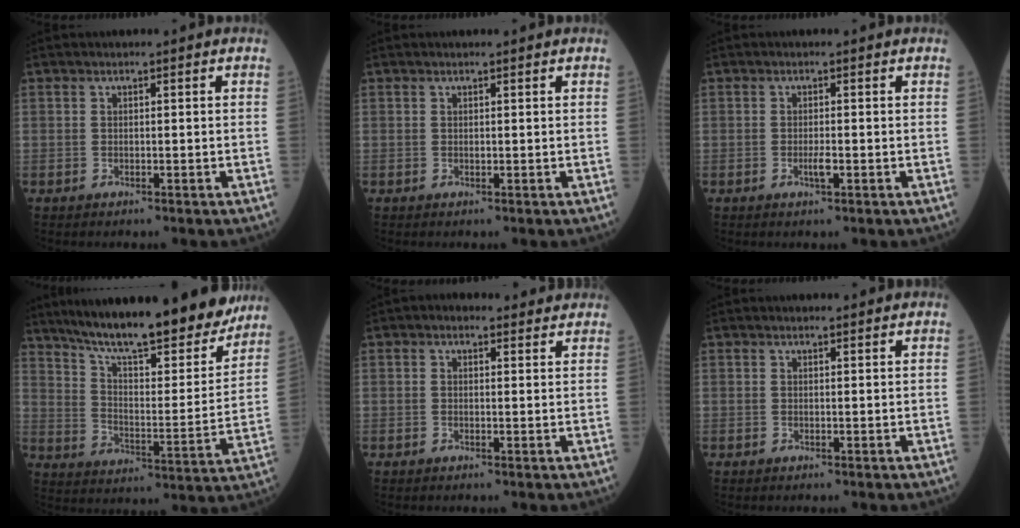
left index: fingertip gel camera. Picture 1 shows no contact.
{"total": 0.7, "force": [0.6, 0.2, 0.4], "torque": [-0.012, 0.005, 0.009]}
{"total": 1.3, "force": [-0.3, 0.1, 1.2], "torque": [-0.025, -0.002, -0.004]}
{"total": 25.3, "force": [21.3, 4.0, 13.0], "torque": [-0.204, -0.024, 0.302]}
{"total": 3.0, "force": [2.5, 1.4, 1.0], "torque": [-0.013, 0.017, 0.026]}
{"total": 1.6, "force": [1.6, 0.1, 0.3], "torque": [-0.011, 0.004, 0.020]}